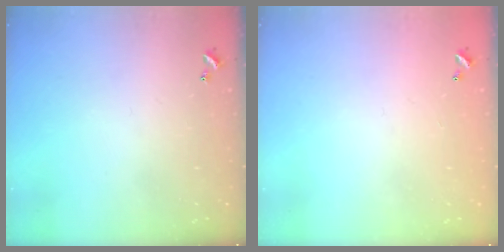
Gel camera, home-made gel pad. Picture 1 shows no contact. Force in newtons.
{"total": 2.9, "press": 2.9, "slide": 0.1}